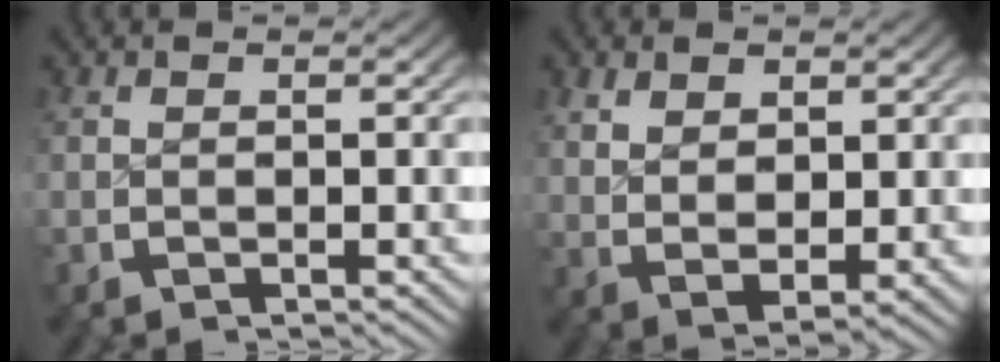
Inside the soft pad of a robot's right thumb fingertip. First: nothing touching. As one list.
[{"total": 3.7, "force": [1.2, 2.2, 2.7], "torque": [-0.050, -0.013, 0.037]}]